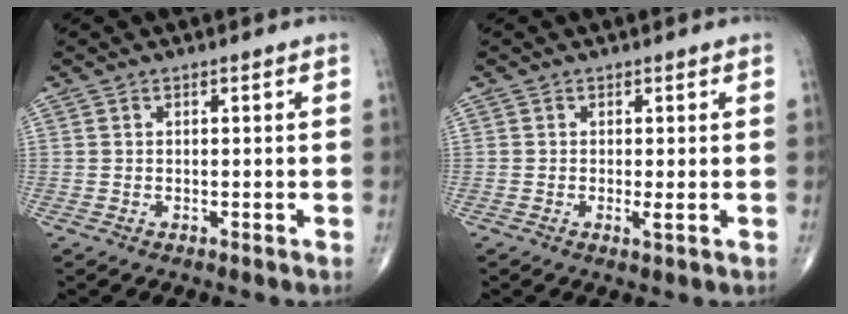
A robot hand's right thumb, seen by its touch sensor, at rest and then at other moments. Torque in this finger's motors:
{"motor_torque": [0.19, -0.14, 0.21, -0.29, 0.03]}